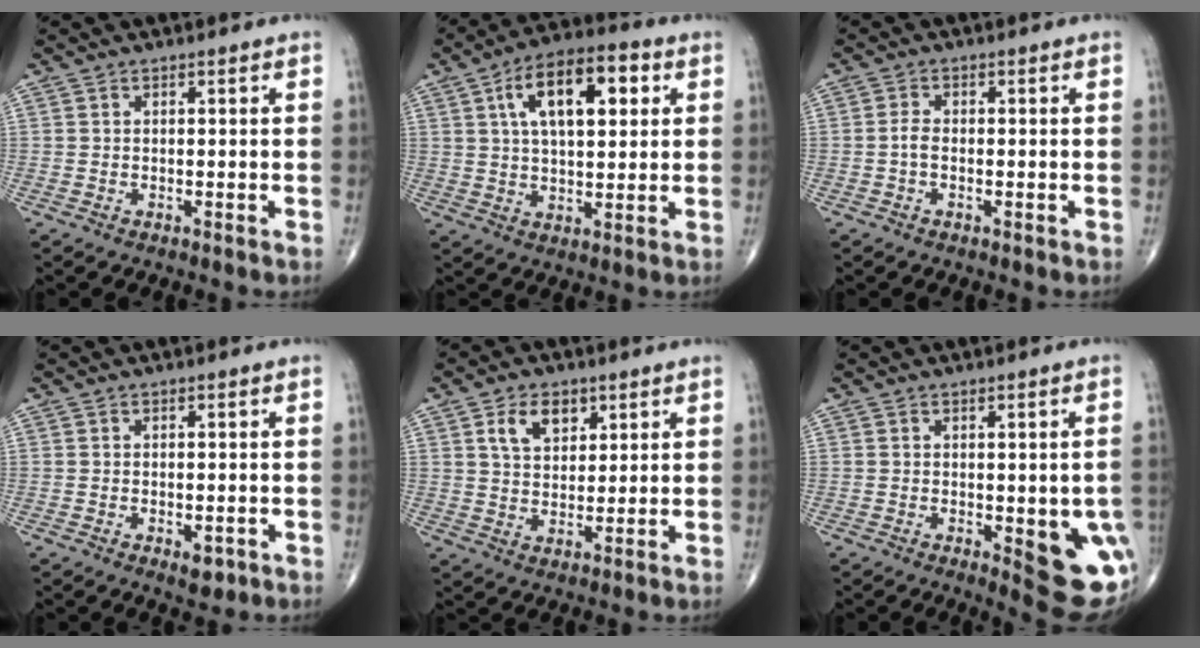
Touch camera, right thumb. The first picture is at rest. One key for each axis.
{"total": 14.8, "fx": 4.7, "fy": 7.1, "fz": 12.1, "tx": -0.180, "ty": 0.008, "tz": 0.073}
{"total": 1.8, "fx": -0.4, "fy": 0.9, "fz": 1.5, "tx": -0.029, "ty": 0.001, "tz": -0.013}
{"total": 2.7, "fx": -1.0, "fy": 1.5, "fz": 2.1, "tx": -0.018, "ty": -0.001, "tz": -0.008}
{"total": 6.8, "fx": 3.2, "fy": 4.3, "fz": 4.1, "tx": -0.054, "ty": -0.014, "tz": 0.058}
{"total": 12.3, "fx": -2.7, "fy": 4.5, "fz": 11.1, "tx": -0.115, "ty": -0.013, "tz": -0.019}